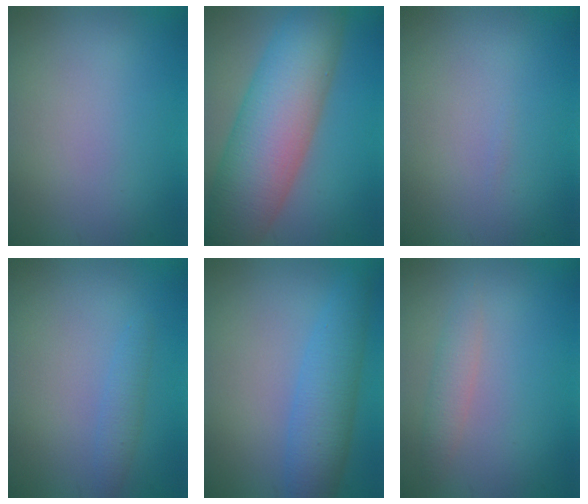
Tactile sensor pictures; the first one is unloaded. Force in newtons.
{"total": 10.6, "press": 10.6, "slide": 0.5}
{"total": 0.0}
{"total": 1.4, "press": 1.4, "slide": 0.1}
{"total": 4.7, "press": 4.7, "slide": 0.1}
{"total": 1.7, "press": 1.7, "slide": 0.1}